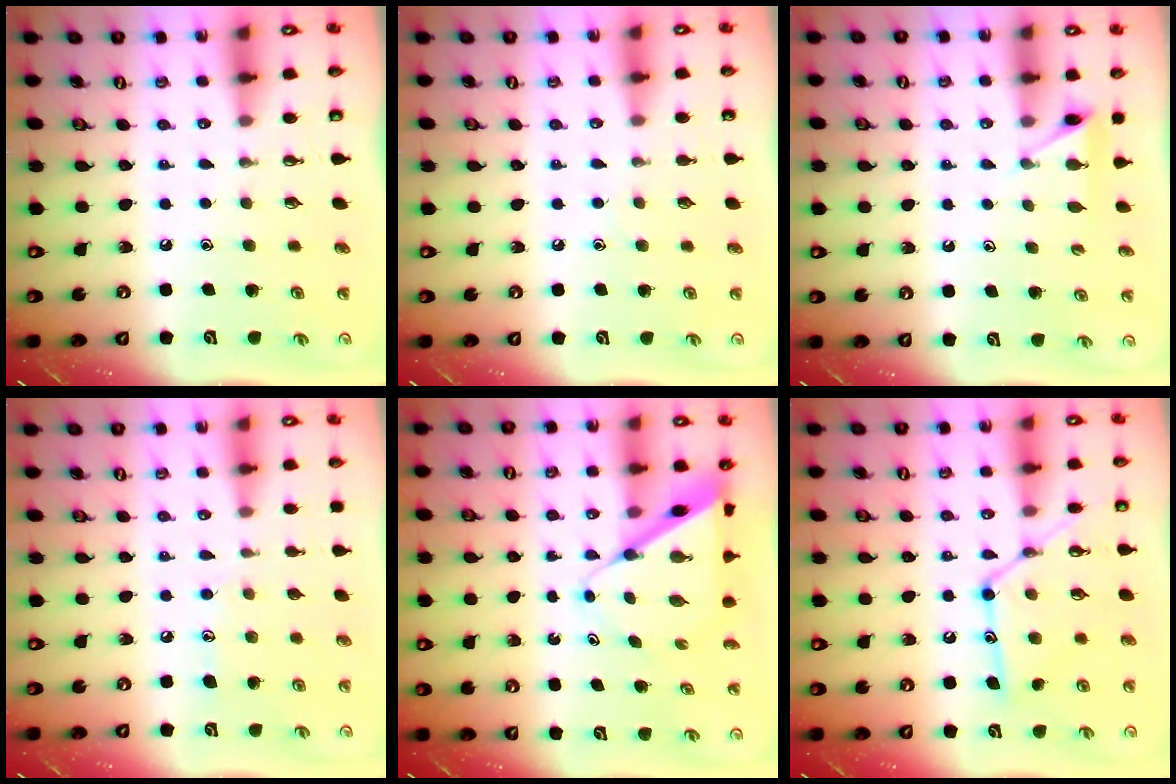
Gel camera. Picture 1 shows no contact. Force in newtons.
{"total": 2.9, "press": 2.9, "slide": 0.3}
{"total": 3.7, "press": 3.7, "slide": 0.3}
{"total": 7.0, "press": 7.0, "slide": 0.6}
{"total": 8.9, "press": 8.9, "slide": 0.5}
{"total": 15.3, "press": 15.3, "slide": 1.2}